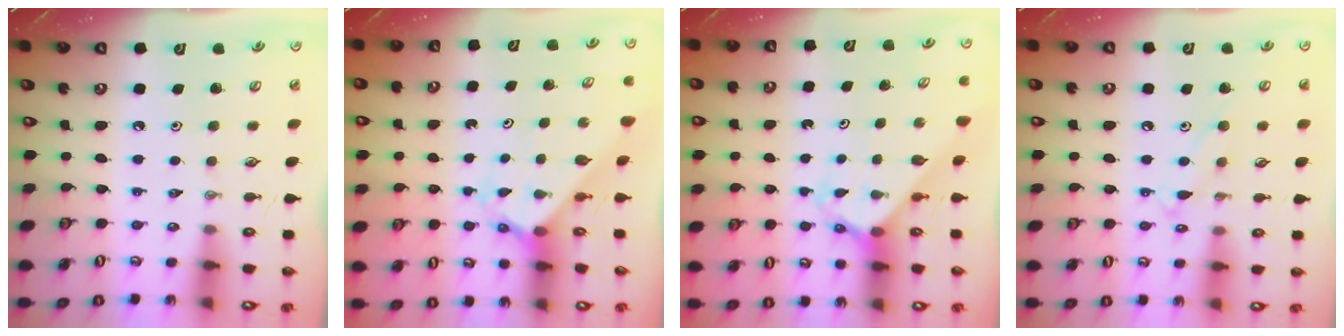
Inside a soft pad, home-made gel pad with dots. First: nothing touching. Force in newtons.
{"total": 2.2, "press": 2.2, "slide": 0.2}
{"total": 2.7, "press": 2.7, "slide": 0.1}
{"total": 8.0, "press": 8.0, "slide": 0.6}